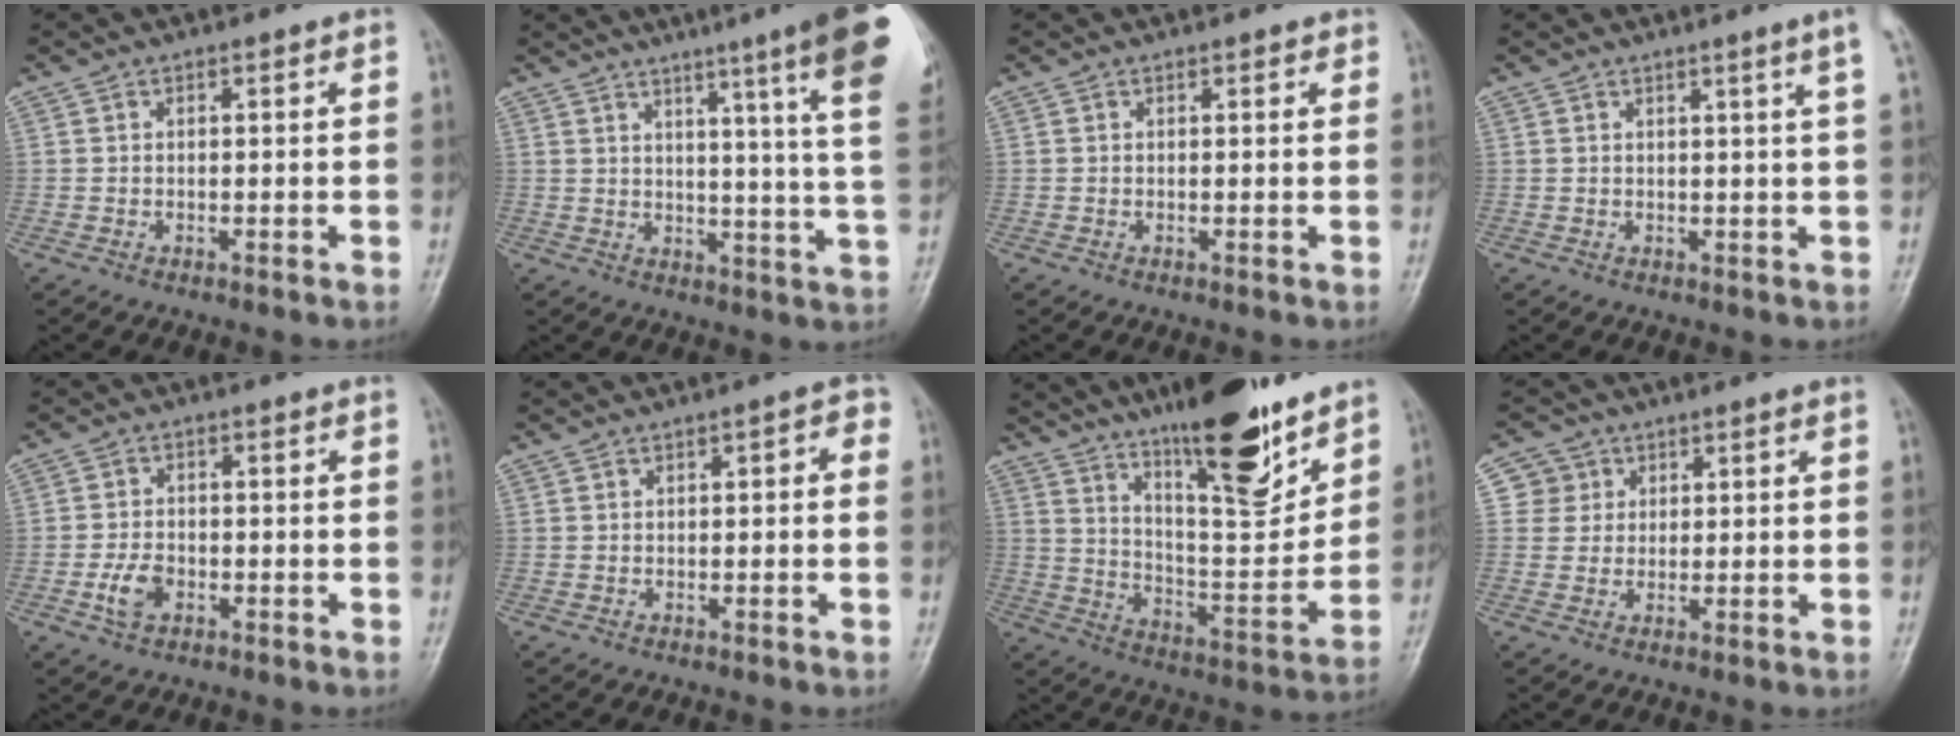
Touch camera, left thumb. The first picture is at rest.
{"total": 20.2, "force": [12.6, 0.2, 15.8], "torque": [-0.192, -0.067, 0.142]}
{"total": 1.0, "force": [0.6, 0.6, 0.4], "torque": [0.006, -0.001, 0.002]}
{"total": 3.4, "force": [1.9, -0.9, 2.6], "torque": [-0.037, -0.009, 0.028]}
{"total": 4.5, "force": [-1.8, 3.0, 2.9], "torque": [-0.054, 0.010, -0.036]}
{"total": 2.3, "force": [0.1, 1.3, 1.9], "torque": [-0.011, 0.011, -0.007]}
{"total": 19.9, "force": [13.7, 5.3, 13.5], "torque": [-0.174, -0.085, 0.226]}
{"total": 4.1, "force": [1.4, 3.8, -0.1], "torque": [0.031, -0.003, 0.018]}